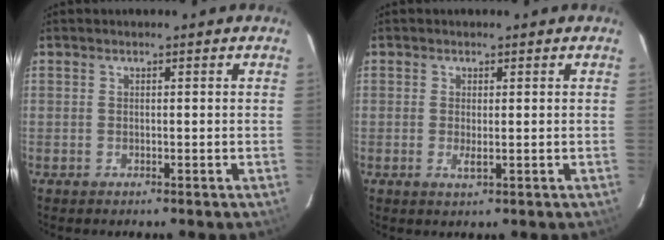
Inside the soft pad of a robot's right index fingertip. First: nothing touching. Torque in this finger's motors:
{"motor_torque": [0.23, 0.20, 0.00, 0.01]}